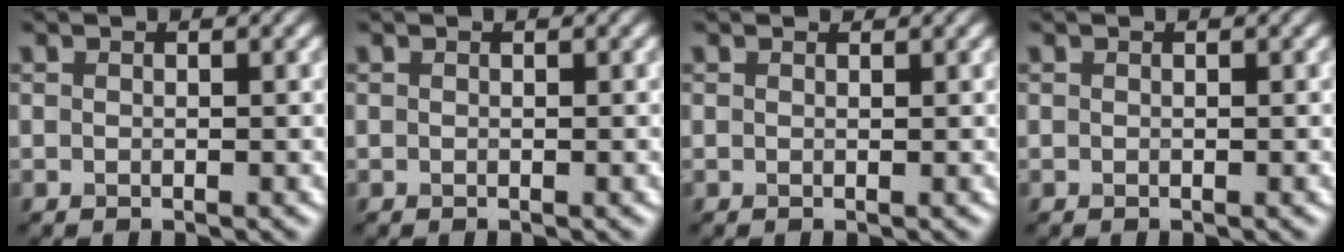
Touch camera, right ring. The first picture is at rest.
{"total": 0.0}
{"total": 0.5, "force": [0.5, 0.1, 0.2], "torque": [-0.014, 0.004, 0.002]}
{"total": 0.0}